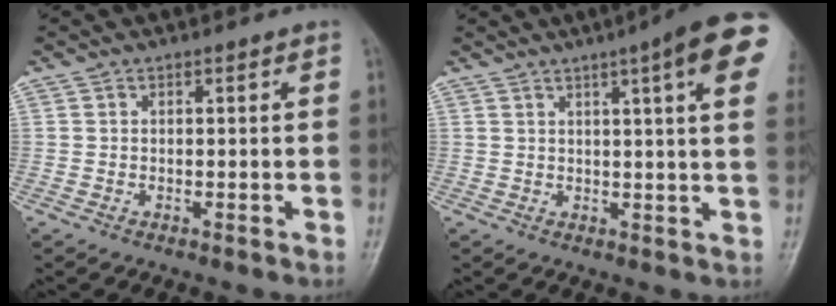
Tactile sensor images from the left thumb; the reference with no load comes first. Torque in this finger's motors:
{"motor_torque": [0.93, 0.98, 1.89, -0.89, 0.23]}